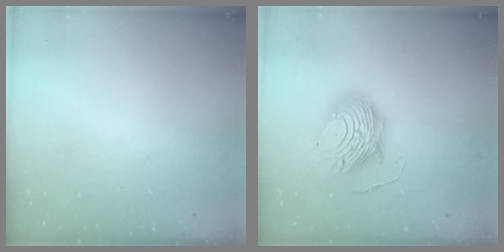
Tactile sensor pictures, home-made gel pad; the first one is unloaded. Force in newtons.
{"total": 10.5, "press": 10.4, "slide": 1.0}